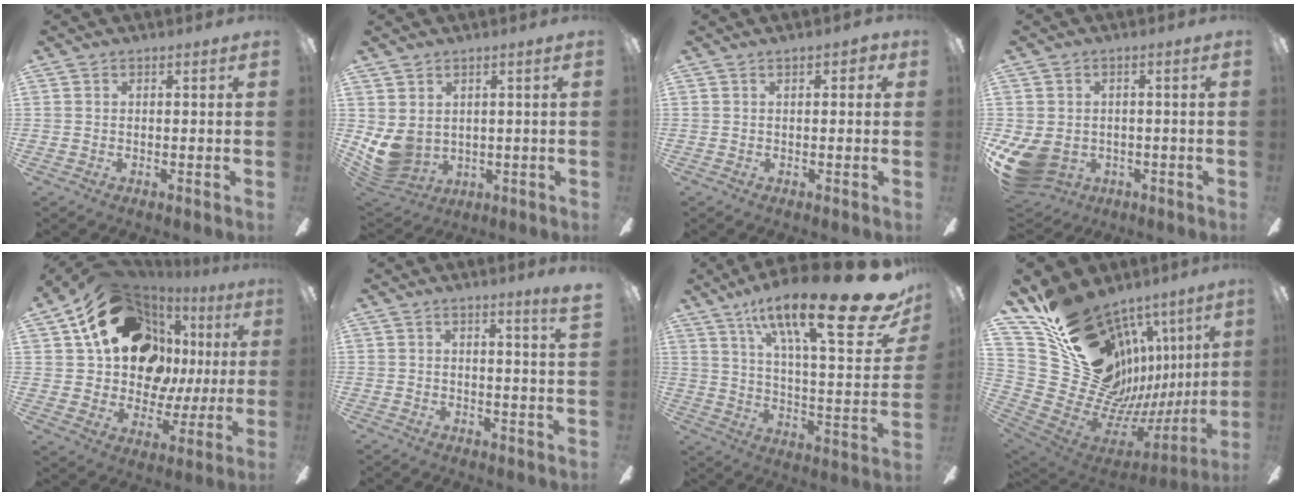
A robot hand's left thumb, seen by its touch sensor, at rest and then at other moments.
{"total": 8.0, "force": [0.8, 6.7, 4.3], "torque": [-0.118, -0.017, 0.016]}
{"total": 1.5, "force": [0.5, 1.0, 1.0], "torque": [-0.012, 0.002, 0.007]}
{"total": 8.8, "force": [-3.1, 7.0, 4.4], "torque": [-0.124, 0.009, -0.054]}
{"total": 24.0, "force": [9.9, 17.2, 13.5], "torque": [-0.227, -0.036, 0.197]}
{"total": 3.1, "force": [2.2, -0.5, 2.1], "torque": [-0.034, -0.014, 0.036]}
{"total": 28.0, "force": [17.2, 6.9, 21.0], "torque": [-0.313, -0.103, 0.270]}
{"total": 22.9, "force": [11.5, 15.2, 12.7], "torque": [-0.187, -0.150, 0.282]}